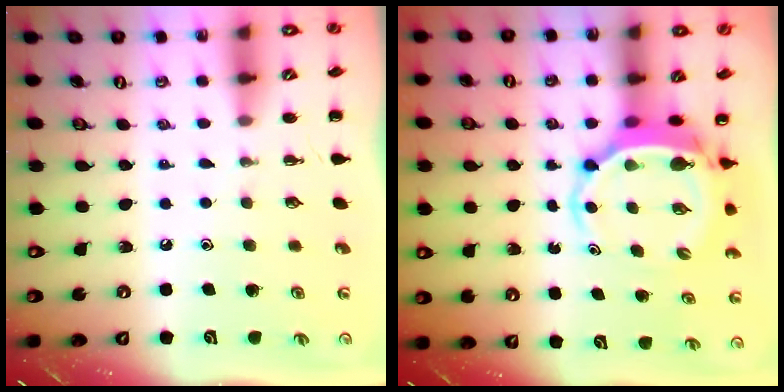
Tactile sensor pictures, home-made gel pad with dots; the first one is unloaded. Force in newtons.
{"total": 5.1, "press": 4.9, "slide": 1.2}